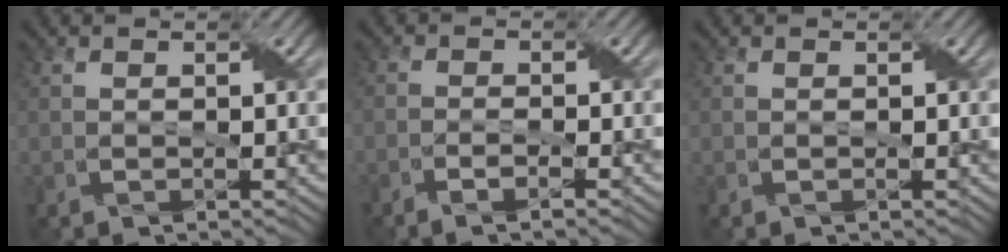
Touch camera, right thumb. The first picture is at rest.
{"total": 2.6, "force": [-2.0, 0.1, 1.7], "torque": [-0.034, 0.008, -0.044]}
{"total": 0.0}